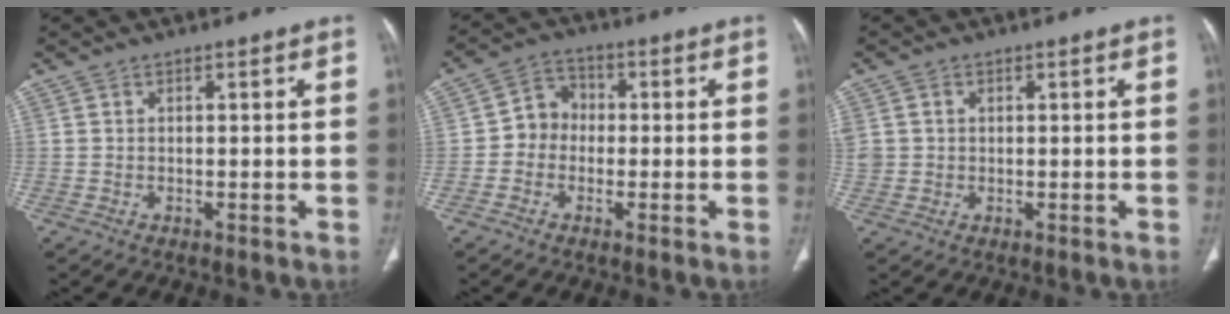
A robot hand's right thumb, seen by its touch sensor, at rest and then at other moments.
{"total": 5.5, "force": [-0.9, 4.9, 2.4], "torque": [-0.017, 0.022, -0.030]}
{"total": 4.0, "force": [0.8, 3.7, 1.5], "torque": [-0.036, 0.007, 0.024]}